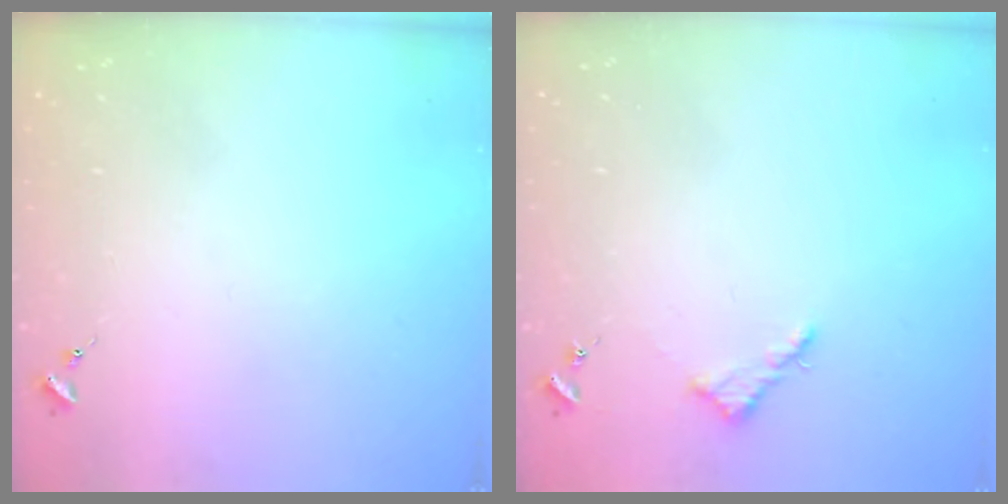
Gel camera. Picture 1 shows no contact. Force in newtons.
{"total": 5.6, "press": 5.6, "slide": 0.6}